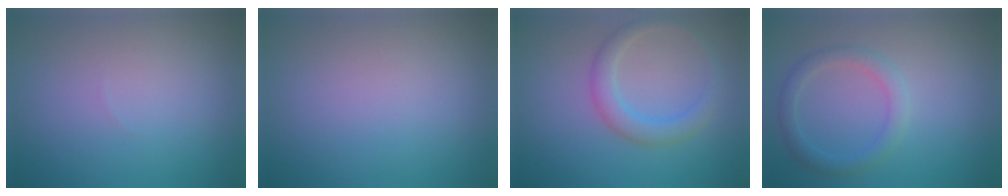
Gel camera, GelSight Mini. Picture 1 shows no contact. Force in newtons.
{"total": 0.0}
{"total": 2.8, "press": 2.8, "slide": 0.1}
{"total": 2.3, "press": 2.3, "slide": 0.0}